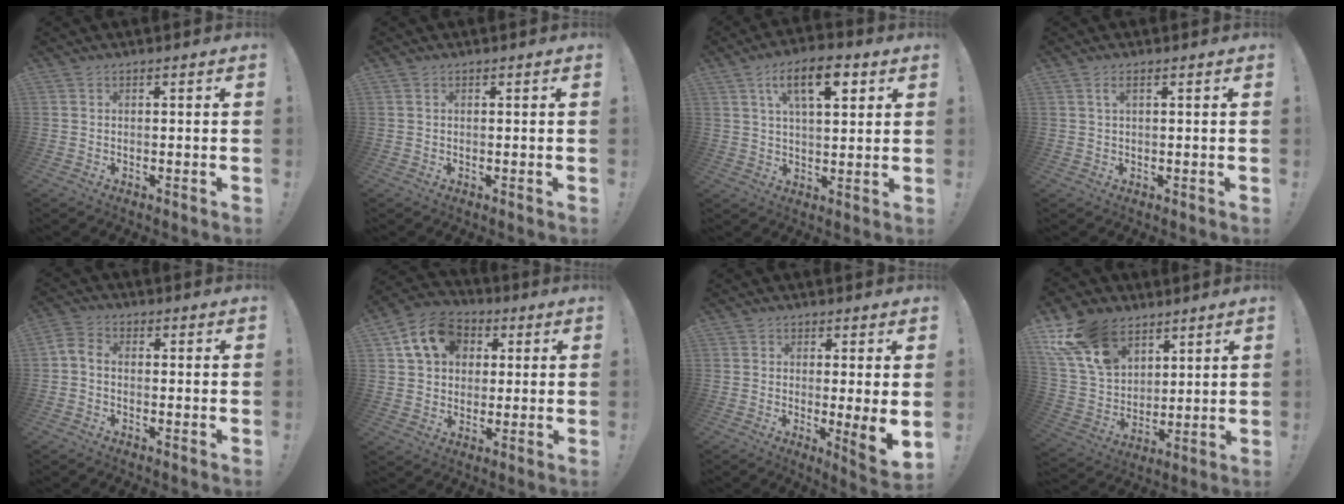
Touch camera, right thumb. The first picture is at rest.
{"total": 0.0}
{"total": 12.2, "force": [5.2, 5.2, 9.8], "torque": [-0.144, -0.008, 0.084]}
{"total": 1.9, "force": [0.7, 0.4, 1.7], "torque": [-0.030, -0.001, 0.010]}
{"total": 3.1, "force": [-1.0, 1.7, 2.4], "torque": [-0.052, 0.008, -0.018]}
{"total": 13.5, "force": [5.0, 10.6, 6.7], "torque": [-0.099, -0.011, 0.100]}
{"total": 6.7, "force": [0.0, 0.1, 6.7], "torque": [-0.082, -0.021, 0.003]}
{"total": 18.5, "force": [11.0, 11.8, 9.0], "torque": [-0.186, -0.056, 0.212]}